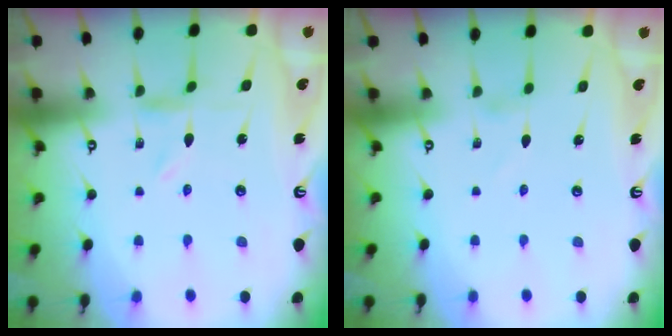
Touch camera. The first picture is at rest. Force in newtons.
{"total": 1.4, "press": 1.4, "slide": 0.1}